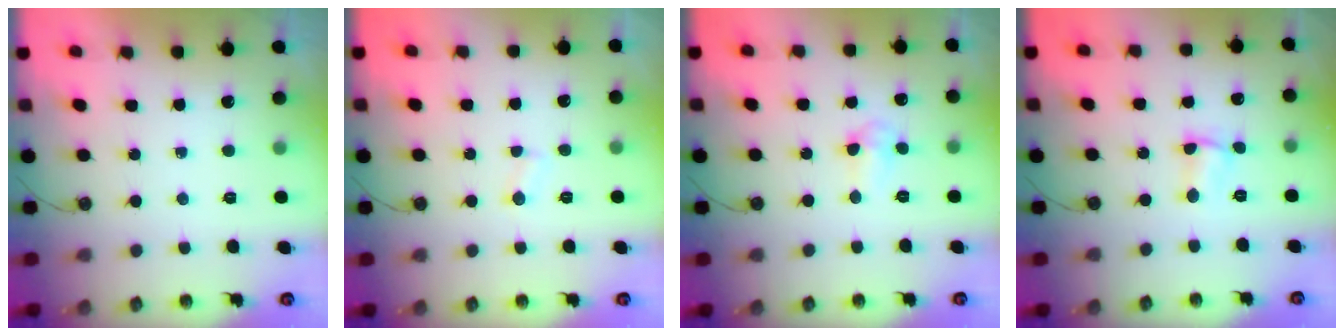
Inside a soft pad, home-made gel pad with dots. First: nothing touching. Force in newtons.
{"total": 1.8, "press": 1.8, "slide": 0.2}
{"total": 5.1, "press": 3.5, "slide": 3.7}
{"total": 1.6, "press": 1.5, "slide": 0.5}